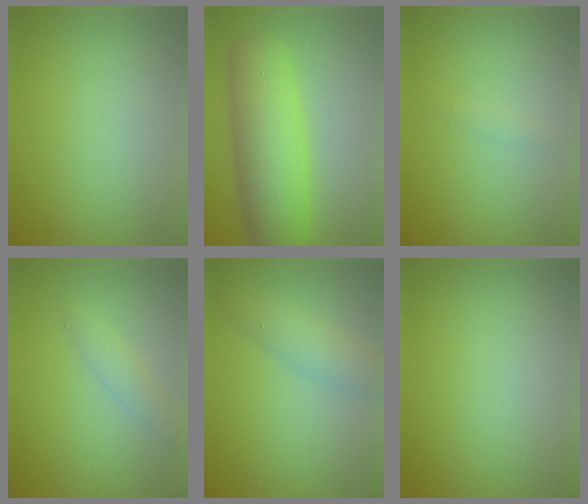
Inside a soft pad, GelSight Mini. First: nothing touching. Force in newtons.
{"total": 7.6, "press": 7.6, "slide": 0.2}
{"total": 0.6, "press": 0.6, "slide": 0.0}
{"total": 1.5, "press": 1.5, "slide": 0.0}
{"total": 2.8, "press": 2.8, "slide": 0.2}
{"total": 0.0}